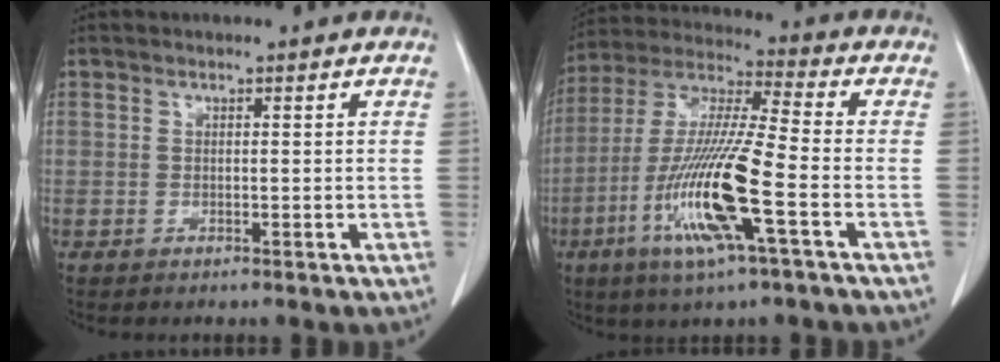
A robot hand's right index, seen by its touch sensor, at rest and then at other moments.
{"total": 16.2, "force": [-5.6, 0.6, 15.2], "torque": [-0.313, -0.017, -0.110]}